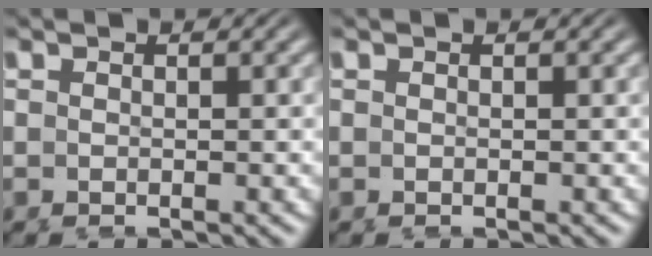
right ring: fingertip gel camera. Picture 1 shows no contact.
{"total": 0.0}